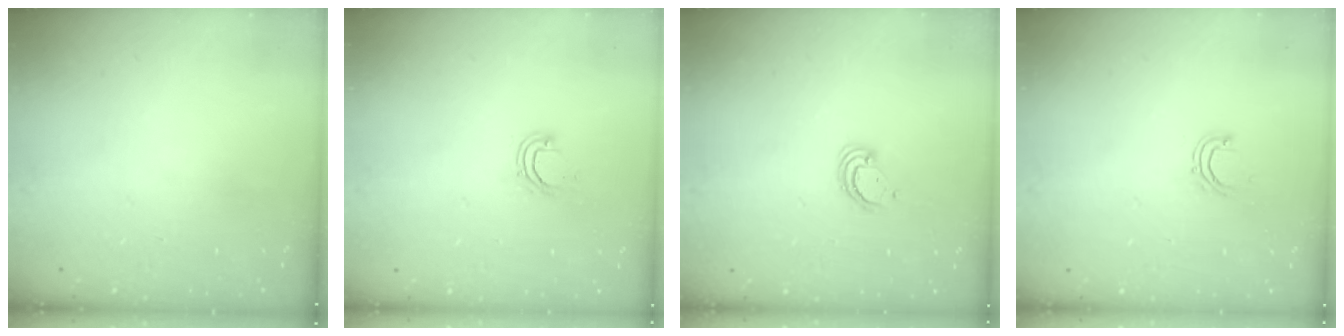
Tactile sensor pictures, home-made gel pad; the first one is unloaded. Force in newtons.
{"total": 4.6, "press": 4.5, "slide": 0.3}
{"total": 4.1, "press": 4.1, "slide": 0.2}
{"total": 5.2, "press": 5.1, "slide": 1.0}